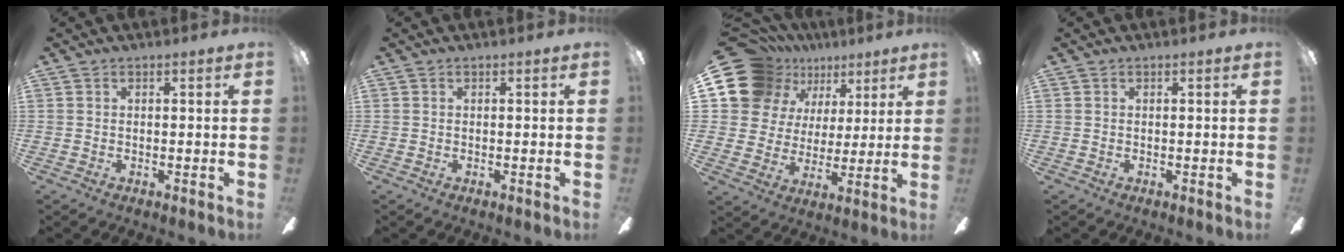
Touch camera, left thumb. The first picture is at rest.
{"total": 0.0}
{"total": 15.8, "force": [8.2, 12.5, 5.0], "torque": [-0.096, -0.042, 0.167]}
{"total": 0.0}